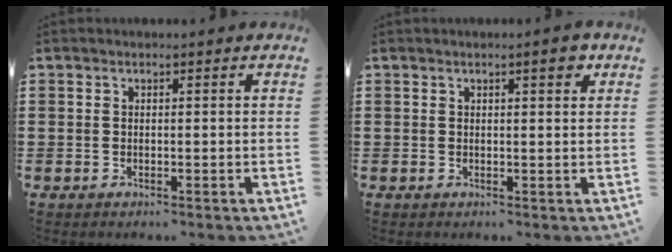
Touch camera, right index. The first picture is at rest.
{"total": 2.5, "force": [1.4, 0.4, 2.0], "torque": [-0.024, -0.001, 0.019]}